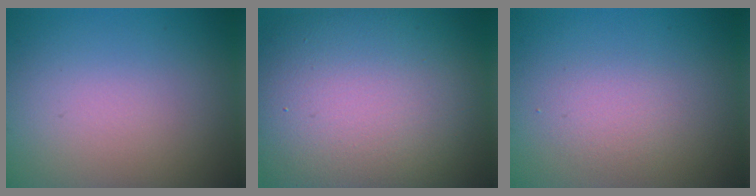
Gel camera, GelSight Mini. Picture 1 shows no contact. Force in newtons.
{"total": 15.5, "press": 15.5, "slide": 1.2}
{"total": 1.6, "press": 1.6, "slide": 0.1}